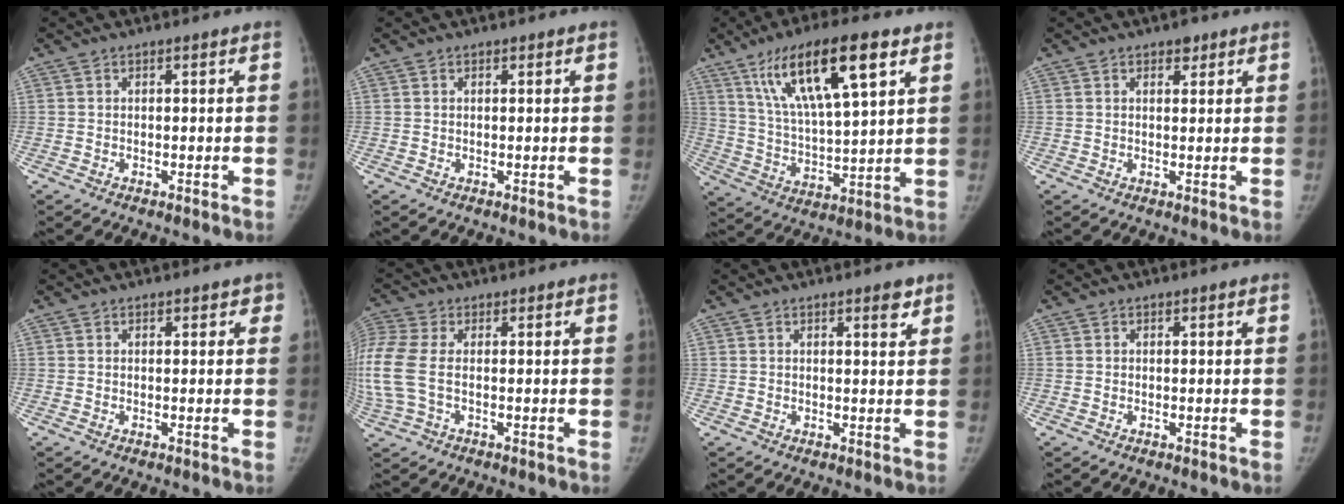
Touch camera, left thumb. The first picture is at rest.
{"total": 0.0}
{"total": 18.9, "force": [9.6, 5.3, 15.4], "torque": [-0.251, -0.022, 0.173]}
{"total": 2.1, "force": [1.4, 1.2, 1.1], "torque": [-0.003, -0.006, 0.018]}
{"total": 1.3, "force": [0.8, 0.9, 0.6], "torque": [0.013, -0.001, 0.003]}
{"total": 9.5, "force": [0.0, 5.3, 7.8], "torque": [-0.223, 0.014, 0.001]}
{"total": 2.3, "force": [1.5, 0.7, 1.6], "torque": [-0.016, -0.010, 0.021]}
{"total": 0.0}